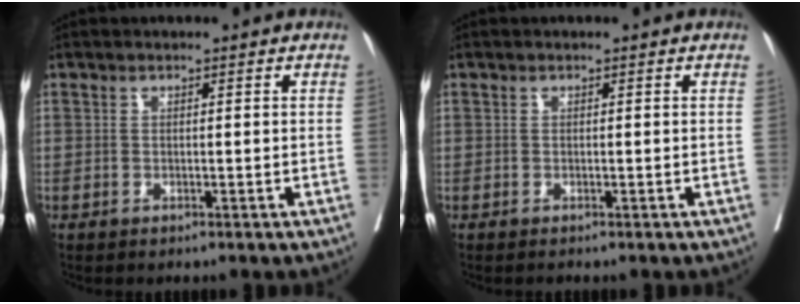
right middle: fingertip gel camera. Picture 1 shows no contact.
{"total": 0.0}